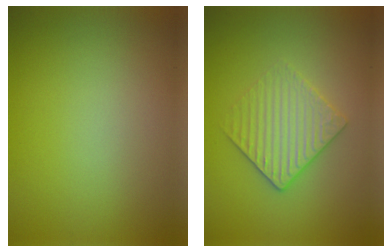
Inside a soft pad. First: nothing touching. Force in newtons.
{"total": 3.4, "press": 3.2, "slide": 1.3}